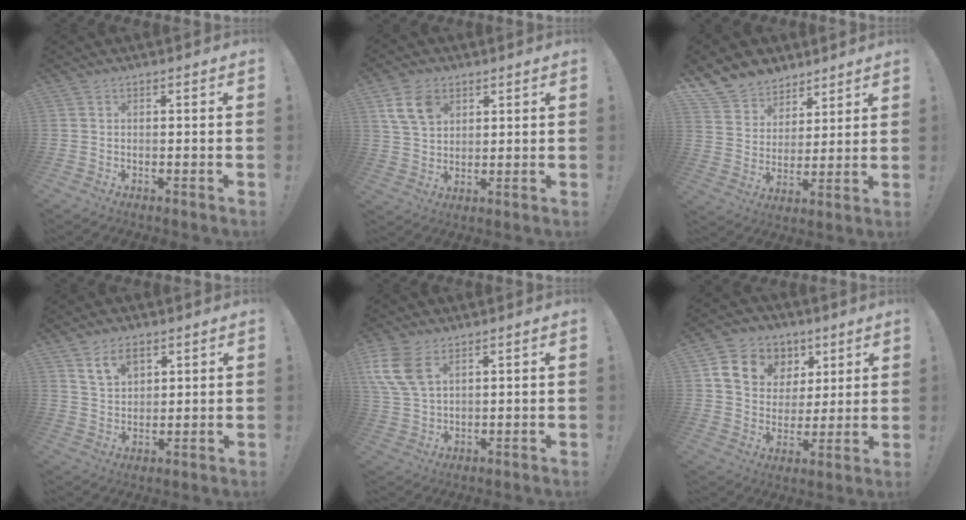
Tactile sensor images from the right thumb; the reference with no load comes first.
{"total": 9.4, "force": [4.4, 6.5, 5.1], "torque": [-0.095, -0.007, 0.088]}
{"total": 10.6, "force": [7.8, 7.0, 1.5], "torque": [-0.035, -0.062, 0.155]}
{"total": 7.5, "force": [4.8, 4.5, 3.6], "torque": [-0.064, -0.017, 0.091]}
{"total": 10.8, "force": [5.2, 6.6, 6.8], "torque": [-0.150, -0.014, 0.103]}
{"total": 13.1, "force": [6.1, 10.4, 5.1], "torque": [-0.081, -0.026, 0.125]}